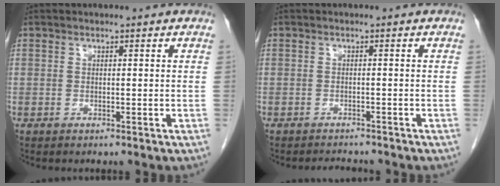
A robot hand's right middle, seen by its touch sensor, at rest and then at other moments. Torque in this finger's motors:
{"motor_torque": [0.01, -0.01, -0.01, 0.00]}